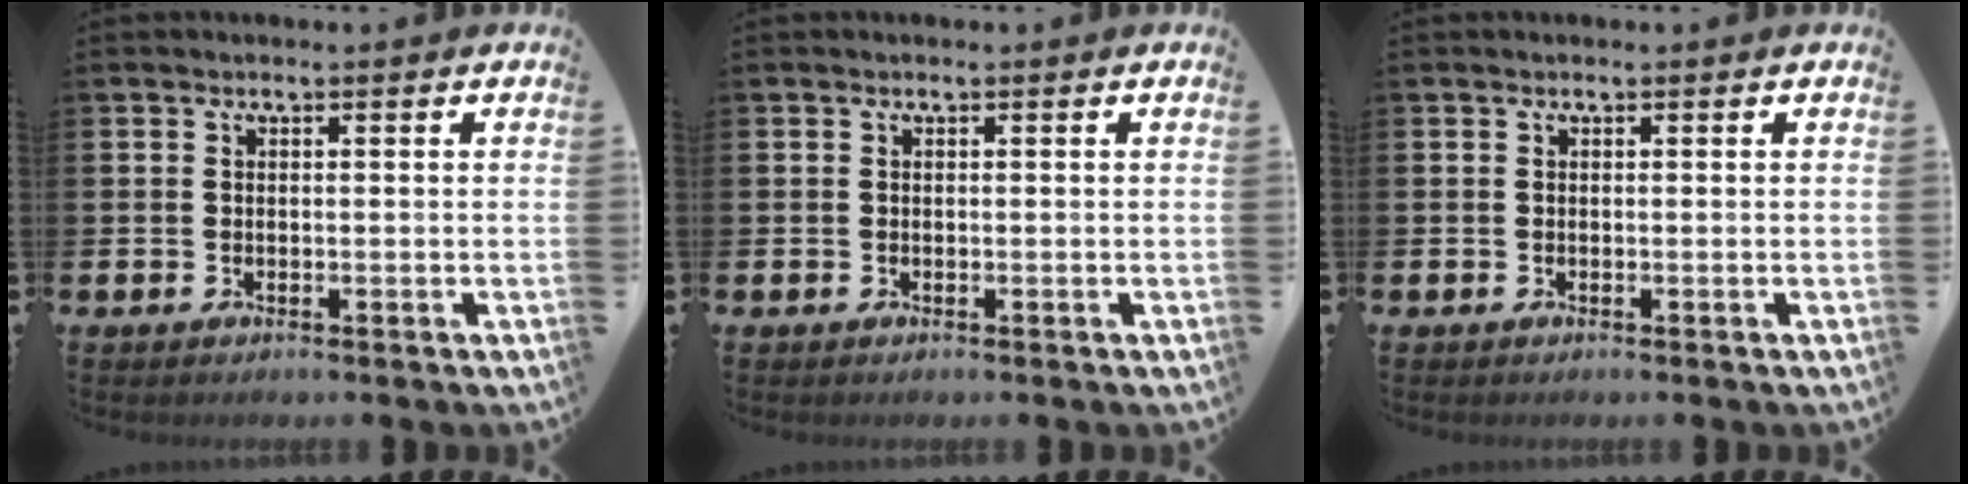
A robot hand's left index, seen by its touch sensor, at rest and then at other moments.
{"total": 0.0}
{"total": 0.0}